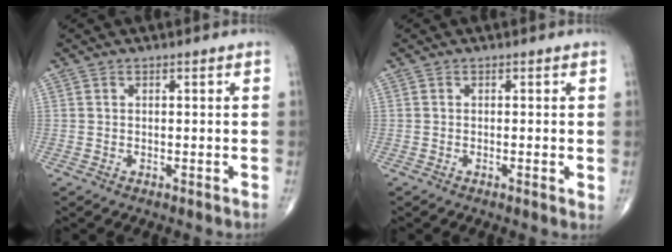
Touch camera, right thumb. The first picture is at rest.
{"total": 1.3, "force": [-0.2, 0.3, 1.3], "torque": [-0.024, -0.005, -0.005]}